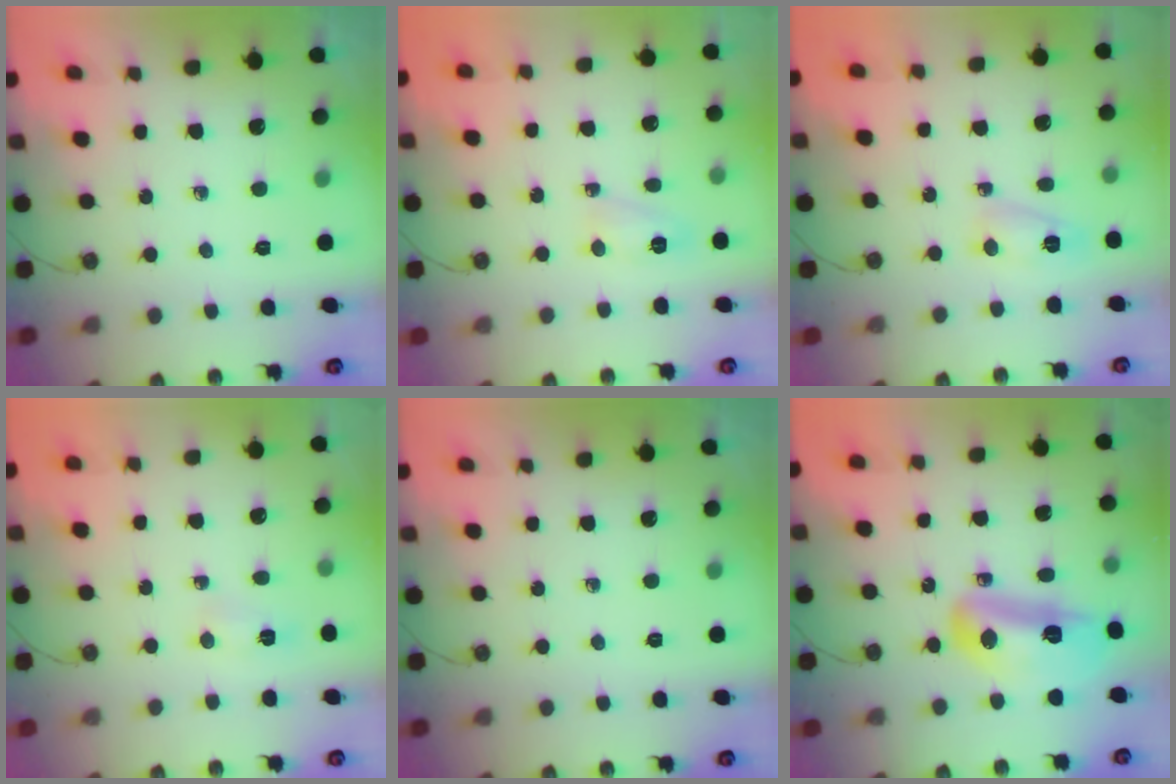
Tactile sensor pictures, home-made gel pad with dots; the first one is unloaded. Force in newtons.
{"total": 3.9, "press": 3.9, "slide": 0.7}
{"total": 3.6, "press": 3.6, "slide": 0.3}
{"total": 2.8, "press": 2.8, "slide": 0.2}
{"total": 0.0}
{"total": 24.1, "press": 17.4, "slide": 16.6}